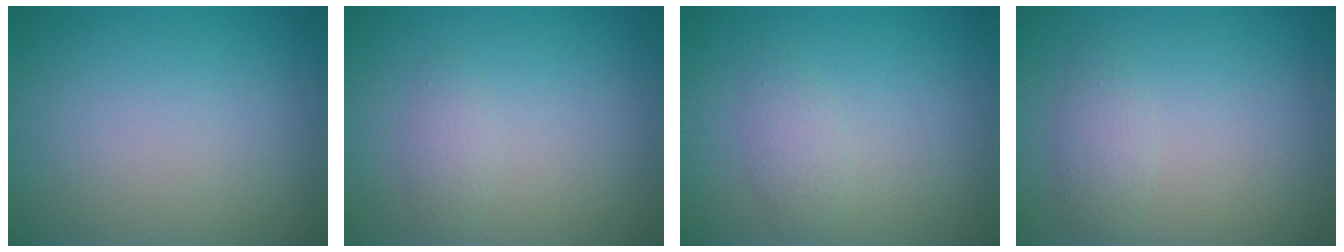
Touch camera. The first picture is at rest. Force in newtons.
{"total": 1.1, "press": 1.1, "slide": 0.1}
{"total": 1.6, "press": 1.6, "slide": 0.1}
{"total": 1.6, "press": 1.6, "slide": 0.1}